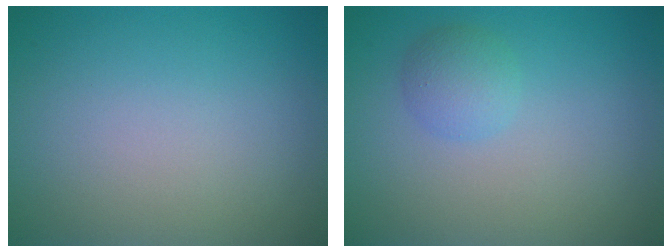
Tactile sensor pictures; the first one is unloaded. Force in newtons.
{"total": 2.0, "press": 2.0, "slide": 0.1}